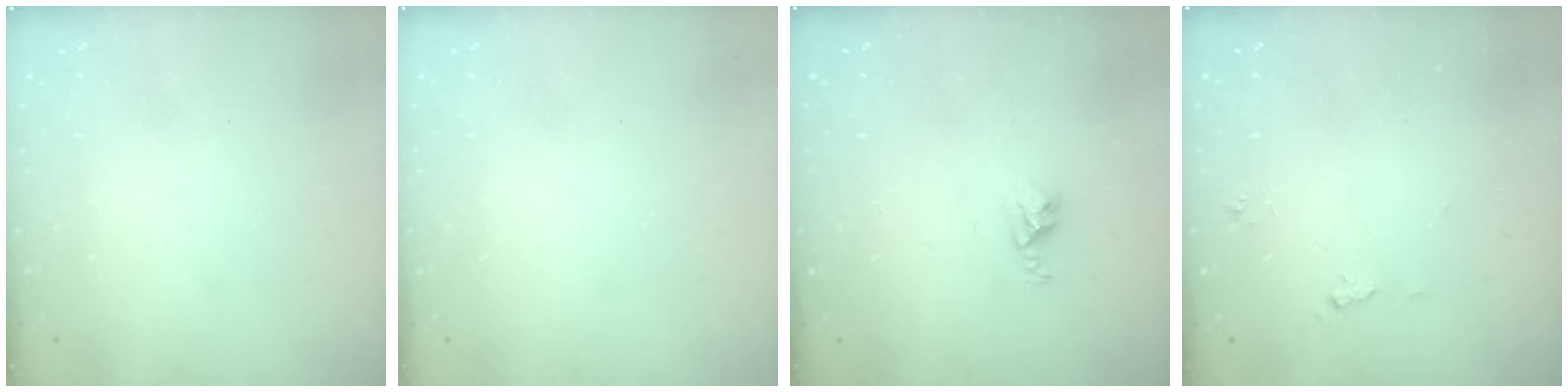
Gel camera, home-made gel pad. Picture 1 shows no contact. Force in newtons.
{"total": 0.0}
{"total": 2.8, "press": 2.7, "slide": 0.4}
{"total": 4.9, "press": 4.8, "slide": 0.7}